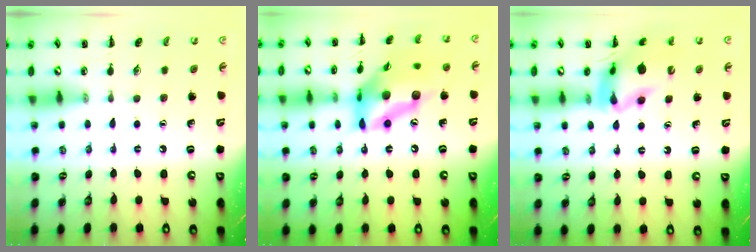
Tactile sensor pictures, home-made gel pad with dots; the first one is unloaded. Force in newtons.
{"total": 15.9, "press": 15.0, "slide": 5.3}
{"total": 12.7, "press": 12.4, "slide": 2.7}